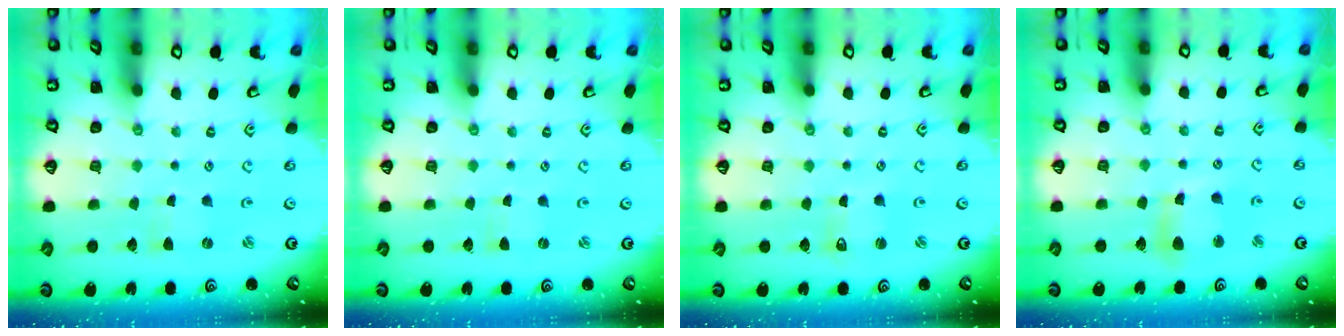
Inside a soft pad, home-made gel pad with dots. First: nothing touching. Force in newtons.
{"total": 0.0}
{"total": 1.9, "press": 1.9, "slide": 0.3}
{"total": 9.0, "press": 8.9, "slide": 1.4}